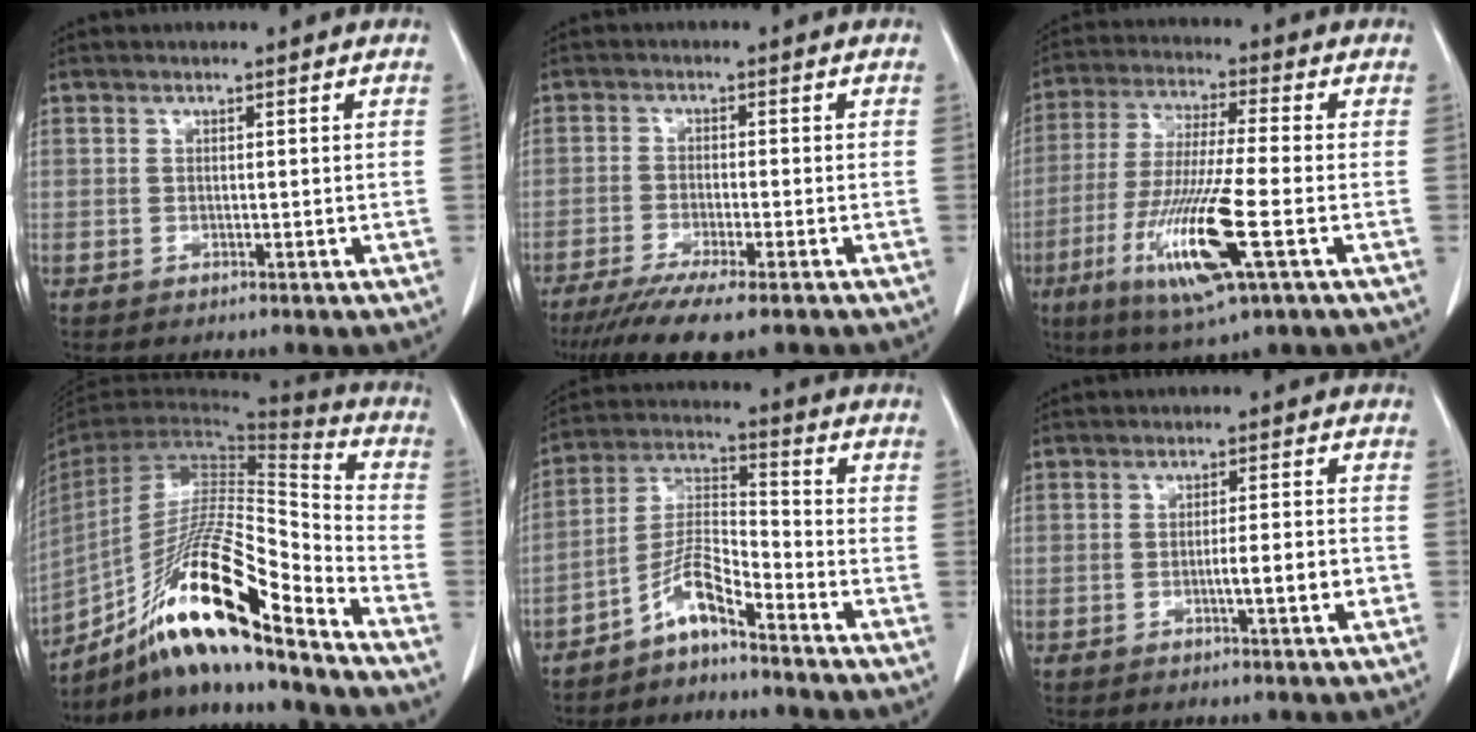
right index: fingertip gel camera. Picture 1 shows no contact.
{"total": 9.9, "force": [-7.6, 0.6, 6.4], "torque": [-0.094, -0.021, -0.119]}
{"total": 15.0, "force": [-5.4, 0.7, 14.0], "torque": [-0.286, -0.029, -0.099]}
{"total": 22.0, "force": [-14.6, 1.9, 16.3], "torque": [-0.304, -0.017, -0.263]}
{"total": 6.8, "force": [-5.0, 0.9, 4.5], "torque": [-0.098, 0.010, -0.099]}
{"total": 4.5, "force": [-1.5, 0.1, 4.3], "torque": [-0.064, -0.001, -0.022]}